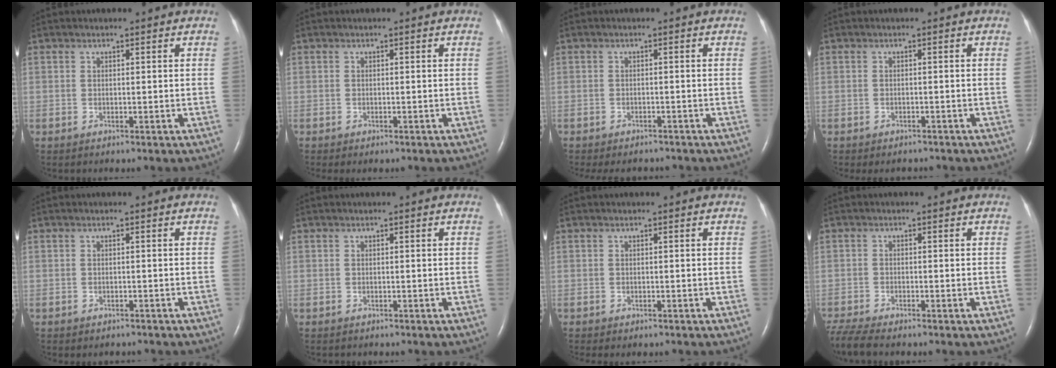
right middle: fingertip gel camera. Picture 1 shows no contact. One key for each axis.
{"total": 0.8, "fx": -0.6, "fy": 0.3, "fz": 0.4, "tx": -0.009, "ty": -0.002, "tz": -0.007}
{"total": 6.6, "fx": -6.0, "fy": 2.1, "fz": 1.7, "tx": -0.020, "ty": -0.004, "tz": -0.073}
{"total": 2.6, "fx": -2.3, "fy": 1.0, "fz": 0.4, "tx": -0.007, "ty": -0.002, "tz": -0.029}
{"total": 1.6, "fx": -1.4, "fy": 0.6, "fz": 0.2, "tx": -0.009, "ty": -0.001, "tz": -0.019}
{"total": 0.7, "fx": -0.7, "fy": 0.2, "fz": 0.2, "tx": -0.011, "ty": -0.001, "tz": -0.008}
{"total": 1.7, "fx": -1.4, "fy": 0.6, "fz": 0.8, "tx": -0.013, "ty": -0.004, "tz": -0.015}
{"total": 5.0, "fx": -4.6, "fy": 0.0, "fz": 2.0, "tx": -0.047, "ty": -0.018, "tz": -0.084}